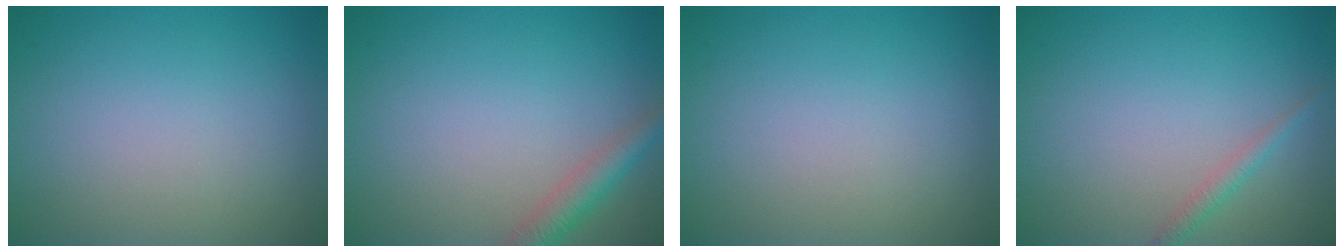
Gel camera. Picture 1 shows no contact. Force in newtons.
{"total": 2.6, "press": 2.6, "slide": 0.2}
{"total": 0.0}
{"total": 1.3, "press": 1.3, "slide": 0.0}